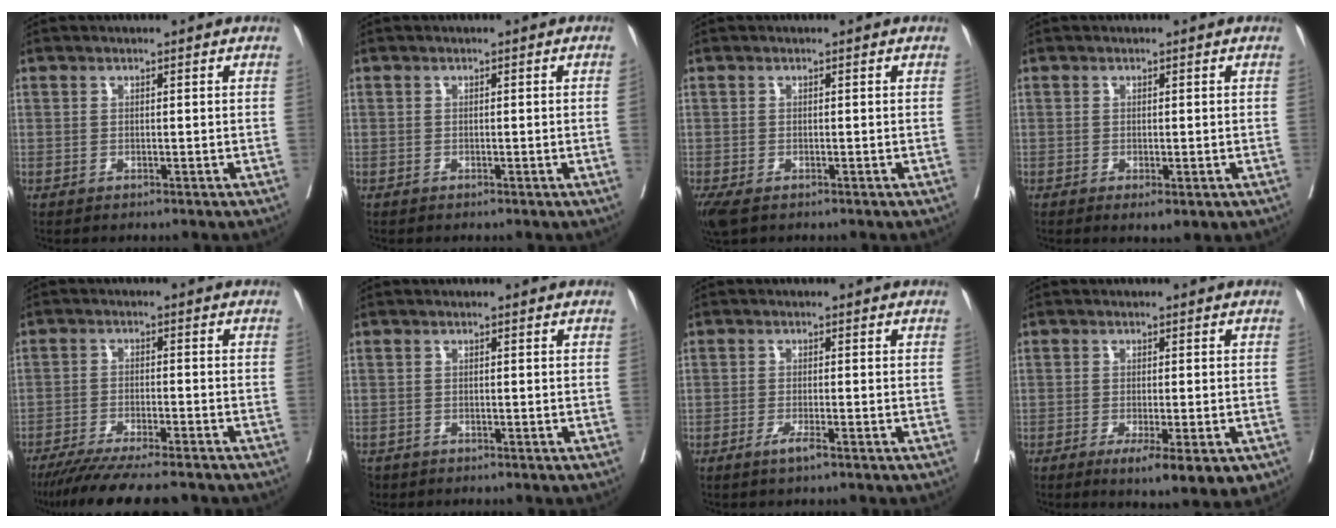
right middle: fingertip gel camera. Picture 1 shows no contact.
{"total": 0.5, "force": [-0.1, -0.2, 0.5], "torque": [0.000, 0.002, 0.000]}
{"total": 4.5, "force": [-2.8, 2.3, 2.8], "torque": [-0.067, -0.017, -0.047]}
{"total": 2.5, "force": [-1.1, 1.0, 2.1], "torque": [-0.028, -0.006, -0.010]}
{"total": 12.8, "force": [-11.1, 1.2, 6.4], "torque": [-0.089, -0.027, -0.169]}
{"total": 2.7, "force": [-2.0, 1.8, 0.5], "torque": [-0.013, -0.004, -0.038]}
{"total": 2.1, "force": [-1.3, 0.0, 1.6], "torque": [-0.031, -0.003, -0.026]}
{"total": 7.7, "force": [-3.9, 1.7, 6.4], "torque": [-0.079, -0.016, -0.054]}